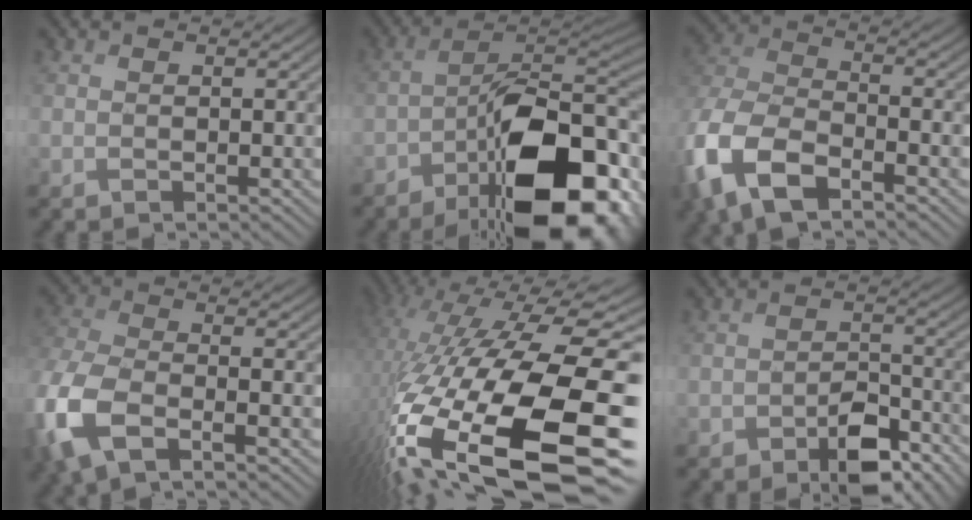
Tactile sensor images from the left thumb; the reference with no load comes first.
{"total": 17.9, "force": [-8.2, 8.5, 13.4], "torque": [-0.188, -0.020, -0.130]}
{"total": 12.0, "force": [-6.2, 5.9, 8.3], "torque": [-0.211, -0.022, -0.130]}
{"total": 10.3, "force": [-4.1, 4.6, 8.2], "torque": [-0.226, -0.022, -0.084]}
{"total": 20.5, "force": [-5.6, 9.3, 17.5], "torque": [-0.334, -0.035, -0.075]}
{"total": 6.4, "force": [-3.8, 3.1, 4.1], "torque": [-0.062, -0.001, -0.058]}